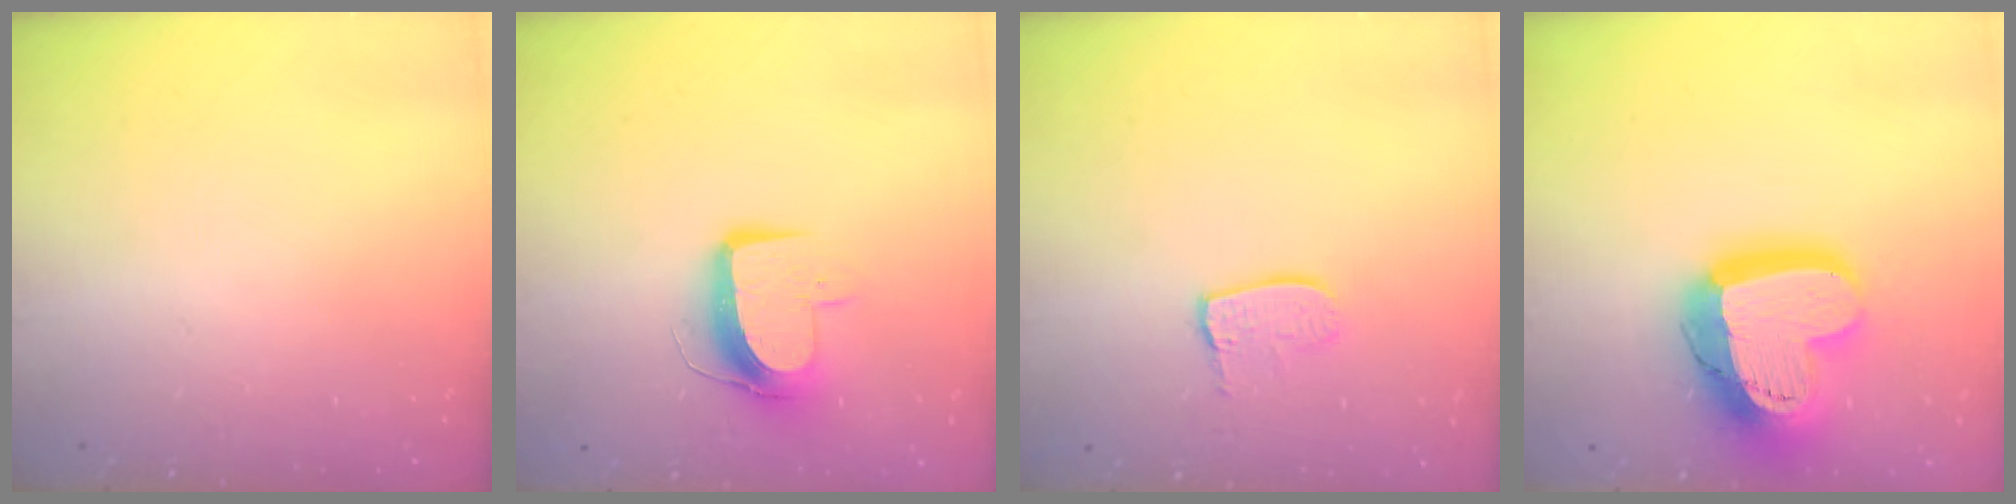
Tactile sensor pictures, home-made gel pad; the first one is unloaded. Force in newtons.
{"total": 9.6, "press": 9.6, "slide": 0.7}
{"total": 8.2, "press": 8.2, "slide": 0.7}
{"total": 21.6, "press": 21.5, "slide": 1.9}